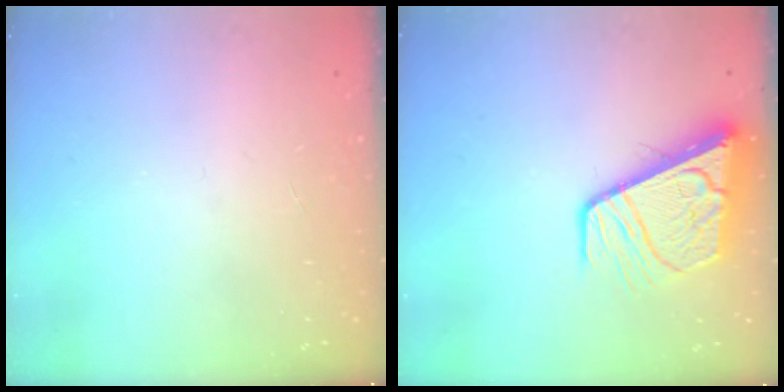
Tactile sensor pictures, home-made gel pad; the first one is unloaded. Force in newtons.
{"total": 11.8, "press": 11.8, "slide": 1.4}